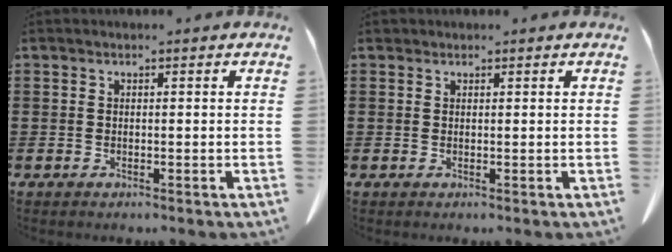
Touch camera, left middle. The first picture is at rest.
{"total": 0.5, "force": [0.4, 0.3, 0.1], "torque": [-0.003, 0.003, 0.008]}